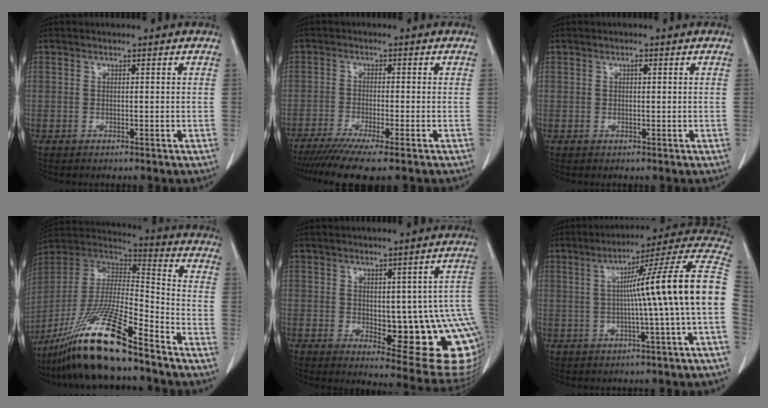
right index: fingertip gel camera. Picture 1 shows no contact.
{"total": 9.0, "force": [-6.9, -0.3, 5.8], "torque": [-0.087, -0.020, -0.111]}
{"total": 0.6, "force": [0.2, 0.2, 0.5], "torque": [-0.010, 0.001, 0.003]}
{"total": 20.2, "force": [-15.0, 1.5, 13.4], "torque": [-0.281, -0.026, -0.280]}
{"total": 16.0, "force": [-1.7, 5.2, 15.1], "torque": [-0.129, 0.007, -0.001]}
{"total": 15.5, "force": [-0.4, -1.8, 15.4], "torque": [-0.200, 0.032, -0.013]}